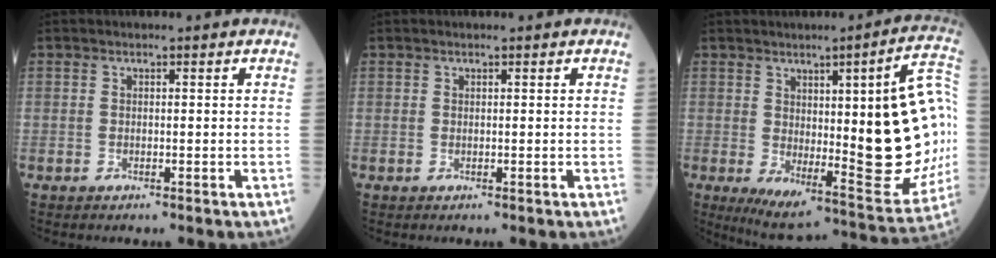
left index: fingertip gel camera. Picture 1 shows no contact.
{"total": 0.0}
{"total": 24.5, "force": [-0.5, 5.4, 23.9], "torque": [-0.275, 0.018, 0.016]}